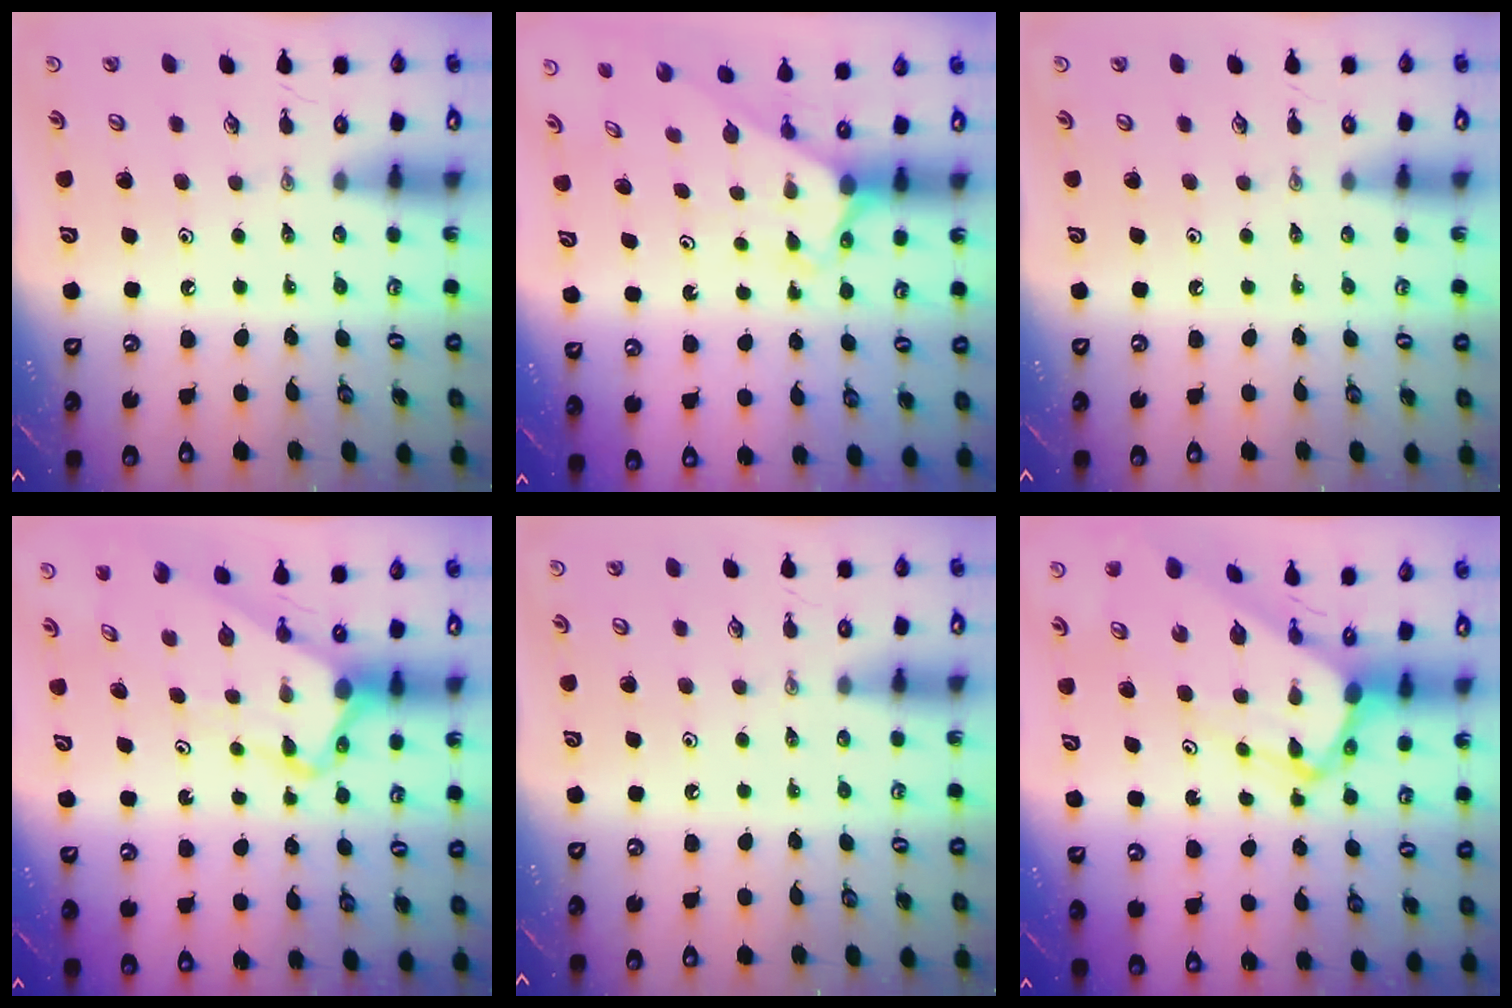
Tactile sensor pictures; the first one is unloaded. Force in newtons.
{"total": 2.2, "press": 2.2, "slide": 0.2}
{"total": 0.0}
{"total": 5.3, "press": 5.2, "slide": 0.5}
{"total": 0.0}
{"total": 9.2, "press": 9.1, "slide": 0.9}